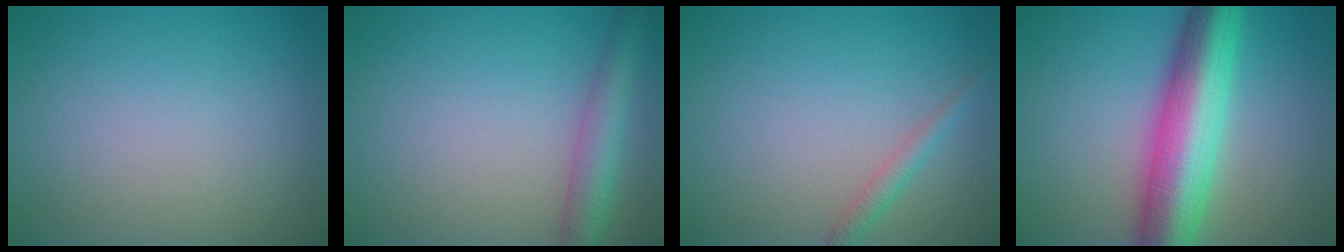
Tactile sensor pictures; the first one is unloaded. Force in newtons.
{"total": 4.0, "press": 4.0, "slide": 0.2}
{"total": 1.5, "press": 1.5, "slide": 0.1}
{"total": 10.4, "press": 10.4, "slide": 0.2}